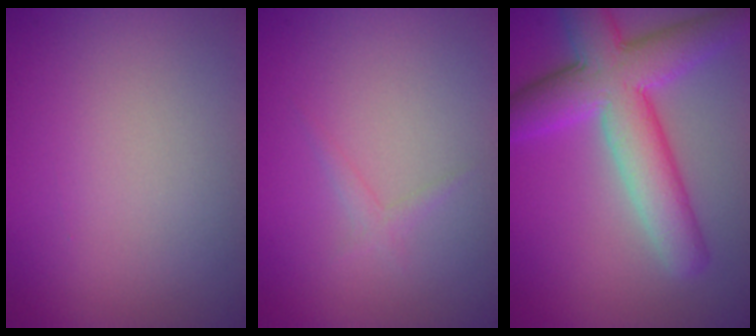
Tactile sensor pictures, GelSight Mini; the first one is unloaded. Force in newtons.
{"total": 0.8, "press": 0.8, "slide": 0.0}
{"total": 8.5, "press": 8.5, "slide": 0.6}